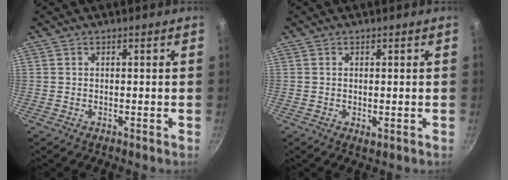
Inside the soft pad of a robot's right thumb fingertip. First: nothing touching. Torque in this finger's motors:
{"motor_torque": [-0.38, 0.06, -0.27, 0.13, 0.01]}